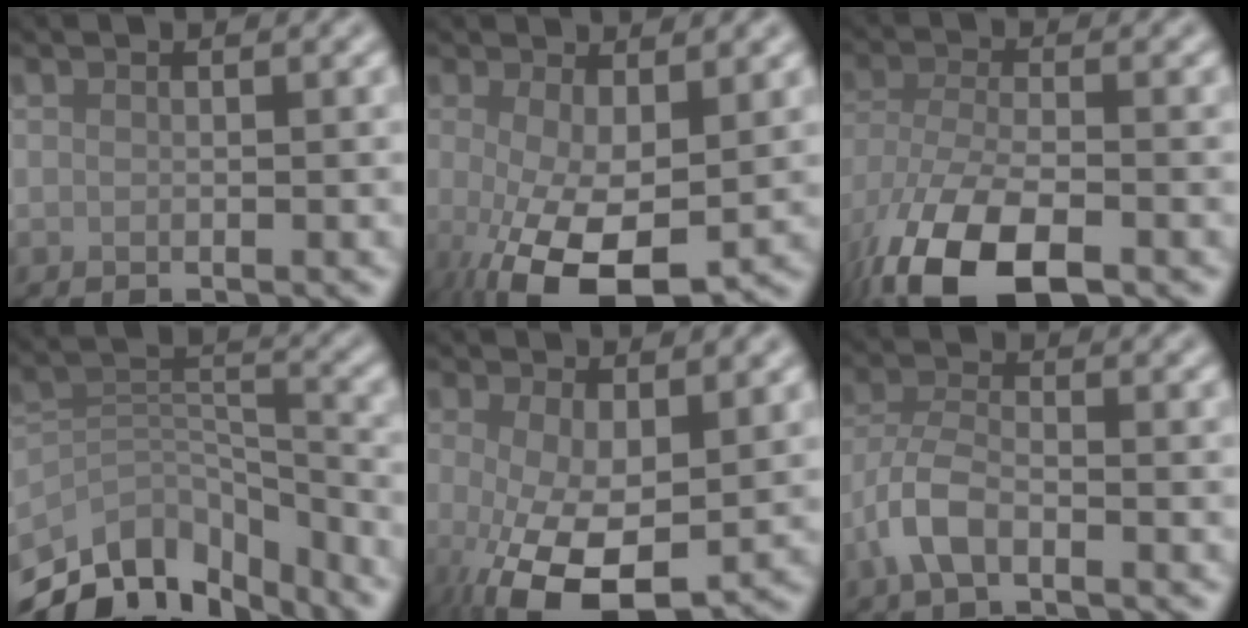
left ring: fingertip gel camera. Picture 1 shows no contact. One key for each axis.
{"total": 9.3, "fx": -2.6, "fy": 3.9, "fz": 8.1, "tx": -0.157, "ty": -0.022, "tz": -0.036}
{"total": 10.6, "fx": -5.9, "fy": 4.9, "fz": 7.3, "tx": -0.159, "ty": -0.028, "tz": -0.112}
{"total": 9.7, "fx": -7.6, "fy": 4.5, "fz": 4.0, "tx": -0.079, "ty": 0.000, "tz": -0.140}
{"total": 9.7, "fx": -2.7, "fy": 4.3, "fz": 8.3, "tx": -0.168, "ty": -0.027, "tz": -0.036}
{"total": 3.8, "fx": -1.8, "fy": 1.6, "fz": 2.9, "tx": -0.061, "ty": 0.006, "tz": -0.048}